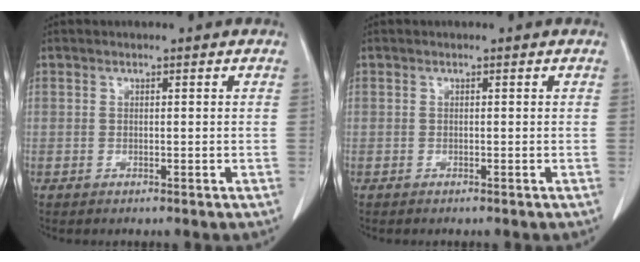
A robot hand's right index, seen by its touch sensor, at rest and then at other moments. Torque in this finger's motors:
{"motor_torque": [0.03, -0.02, -0.03, -0.01]}